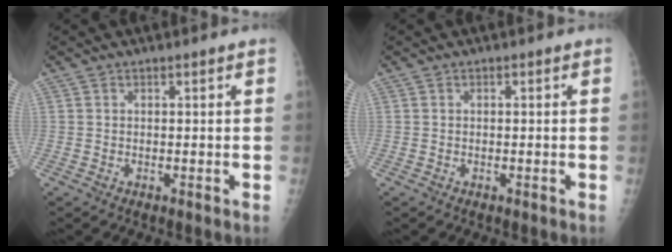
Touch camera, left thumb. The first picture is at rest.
{"total": 0.0}